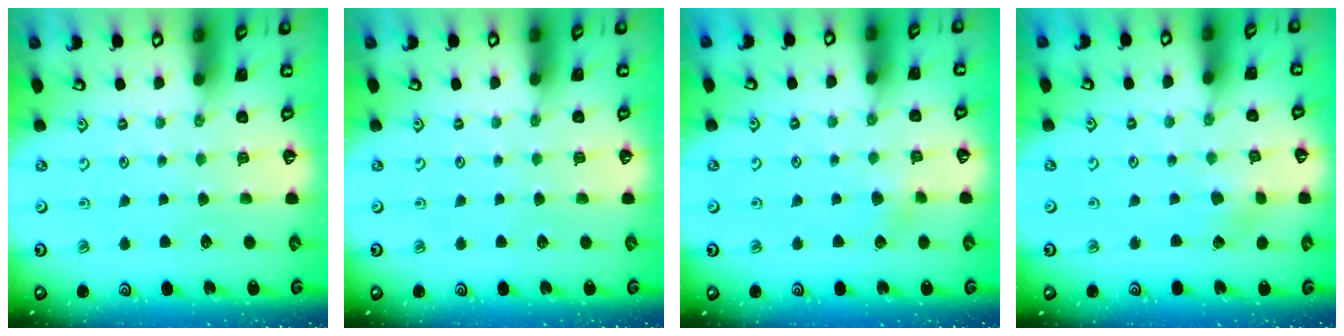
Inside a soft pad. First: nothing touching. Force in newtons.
{"total": 0.0}
{"total": 2.2, "press": 2.2, "slide": 0.3}
{"total": 2.1, "press": 2.1, "slide": 0.3}